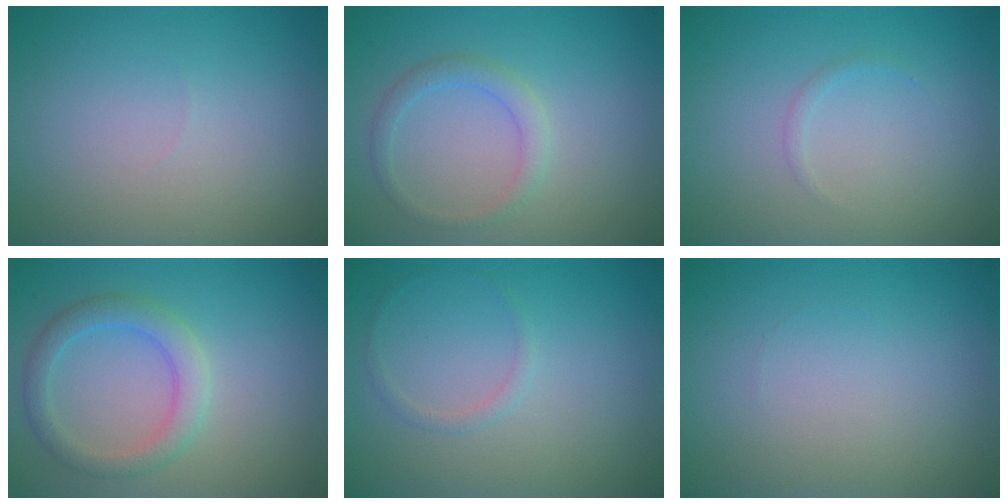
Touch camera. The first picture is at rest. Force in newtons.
{"total": 1.8, "press": 1.8, "slide": 0.0}
{"total": 0.5, "press": 0.5, "slide": 0.1}
{"total": 3.0, "press": 3.0, "slide": 0.2}
{"total": 0.8, "press": 0.8, "slide": 0.1}
{"total": 0.0}